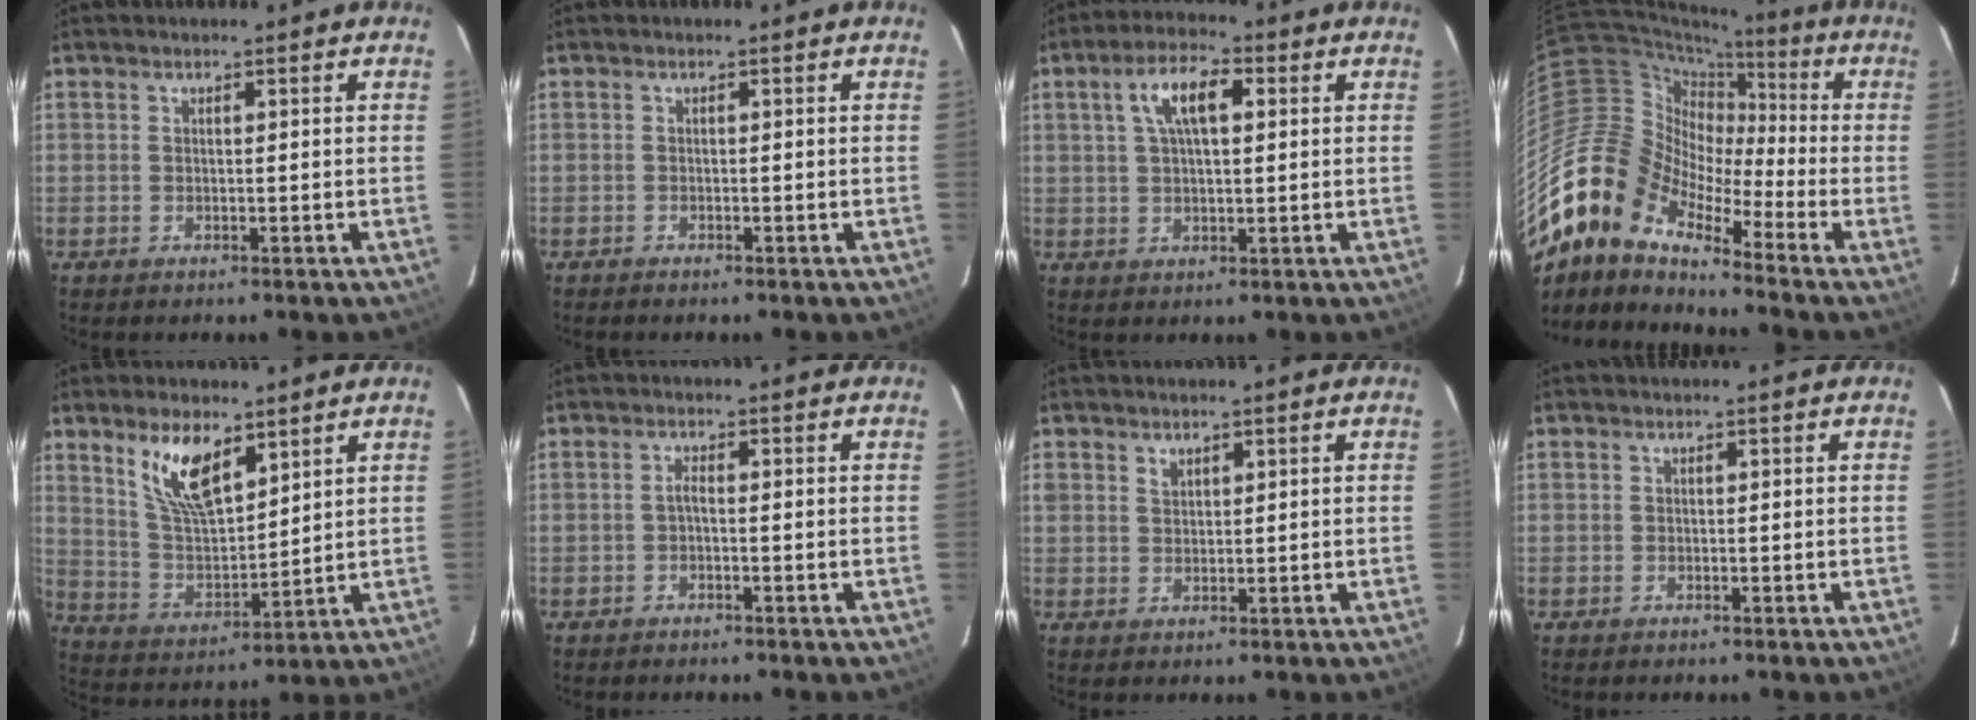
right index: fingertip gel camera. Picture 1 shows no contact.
{"total": 0.6, "force": [-0.6, 0.1, 0.0], "torque": [-0.004, 0.000, -0.011]}
{"total": 7.5, "force": [2.4, 3.1, 6.4], "torque": [-0.120, 0.019, 0.043]}
{"total": 17.5, "force": [-12.6, 8.0, 9.1], "torque": [-0.156, -0.011, -0.259]}
{"total": 11.2, "force": [6.9, 4.5, 7.7], "torque": [-0.144, 0.003, 0.143]}
{"total": 1.1, "force": [-0.4, 0.2, 1.0], "torque": [-0.019, 0.005, -0.009]}
{"total": 1.9, "force": [1.3, 1.3, 0.6], "torque": [-0.006, 0.003, 0.024]}
{"total": 0.0}